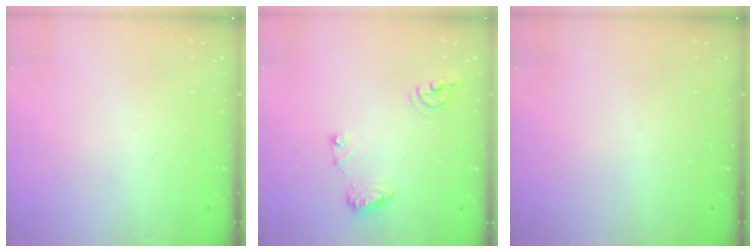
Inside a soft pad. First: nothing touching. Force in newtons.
{"total": 8.9, "press": 8.9, "slide": 1.0}
{"total": 0.0}